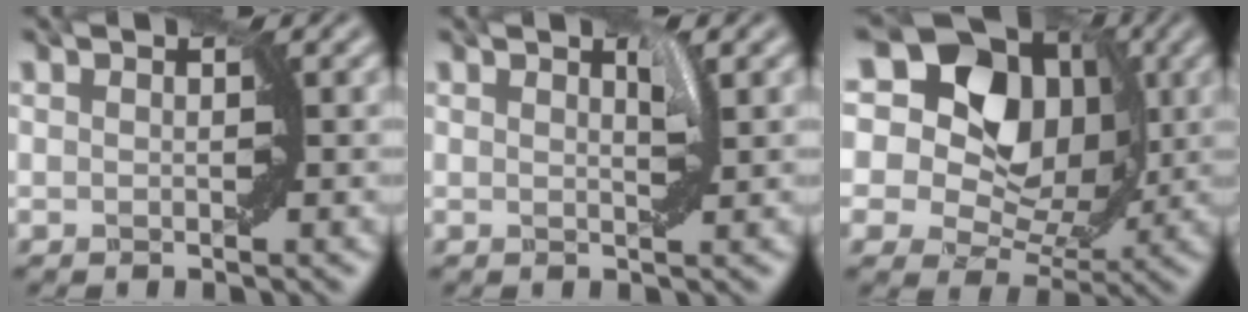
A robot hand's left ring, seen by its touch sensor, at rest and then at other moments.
{"total": 1.5, "force": [0.9, 0.6, 1.0], "torque": [0.005, -0.005, 0.005]}
{"total": 15.9, "force": [6.1, 12.1, 8.4], "torque": [-0.135, 0.059, 0.096]}